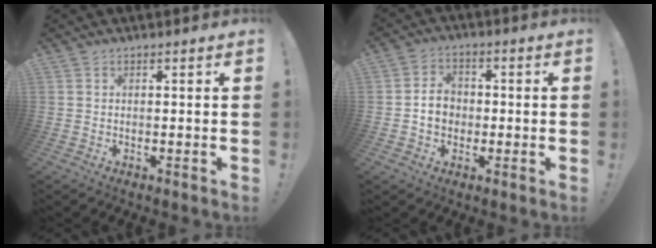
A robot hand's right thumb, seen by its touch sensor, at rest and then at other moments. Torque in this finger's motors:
{"motor_torque": [1.23, 0.83, 0.35, -0.41, 0.04]}